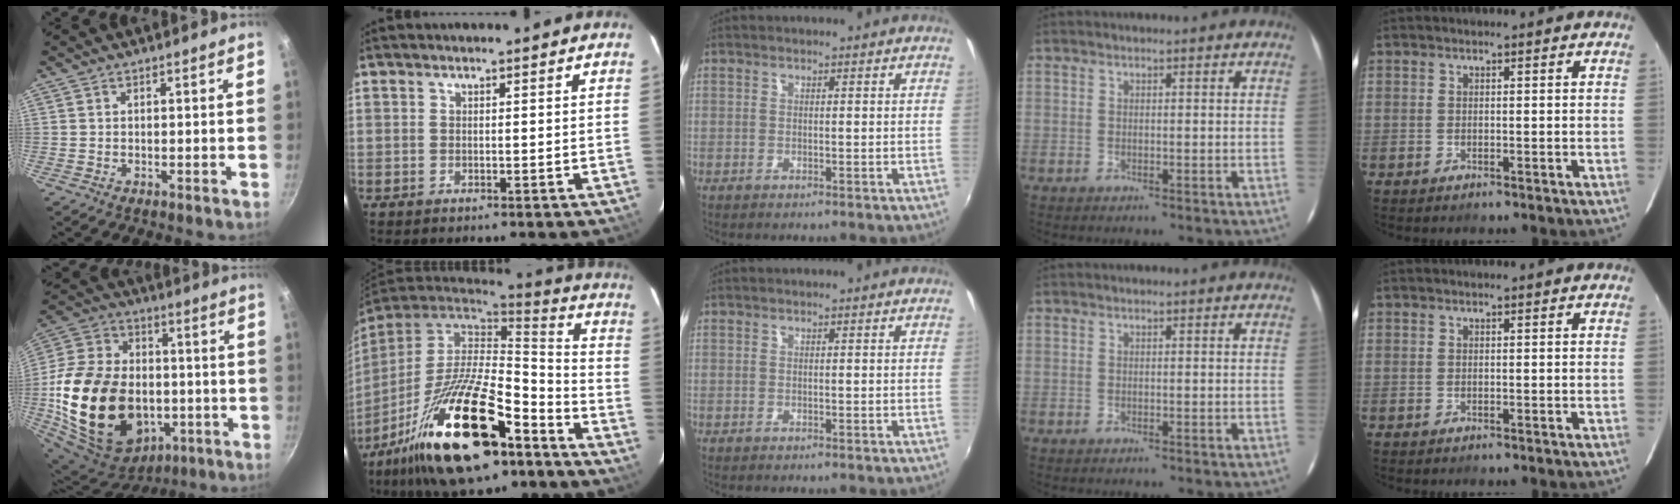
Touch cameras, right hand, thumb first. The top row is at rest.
{"thumb": {"total": 30.1, "force": [-4.8, 21.1, 21.0], "torque": [-0.381, 0.028, -0.066]}, "index": {"total": 27.7, "force": [-16.6, 10.2, 19.7], "torque": [-0.383, -0.024, -0.275]}}